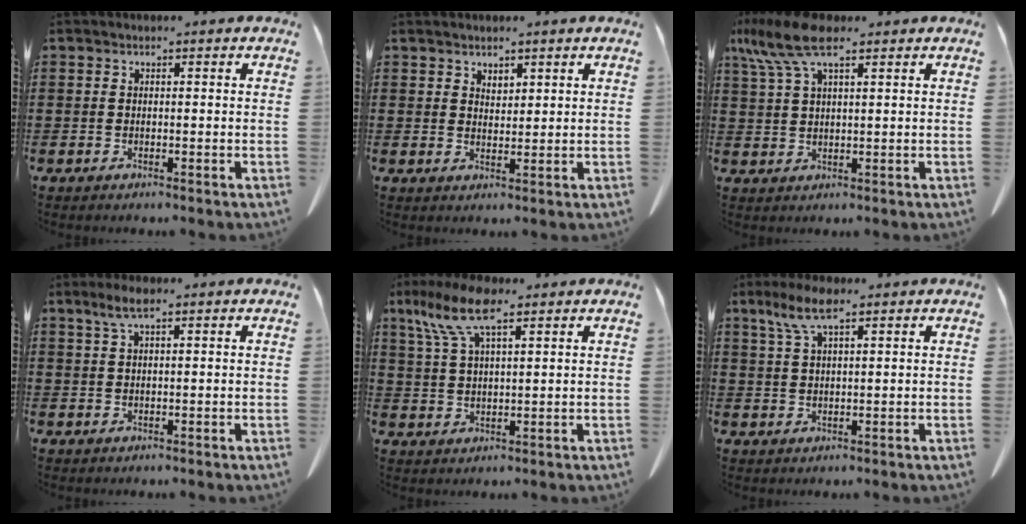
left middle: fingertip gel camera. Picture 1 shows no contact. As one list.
[{"total": 1.8, "force": [1.7, 0.6, 0.1], "torque": [-0.005, 0.002, 0.033]}, {"total": 8.6, "force": [4.9, 2.7, 6.5], "torque": [-0.156, -0.008, 0.082]}, {"total": 3.2, "force": [1.8, 0.7, 2.5], "torque": [-0.053, 0.004, 0.032]}, {"total": 8.7, "force": [5.5, 2.6, 6.3], "torque": [-0.143, -0.005, 0.097]}, {"total": 5.6, "force": [3.2, 1.4, 4.4], "torque": [-0.101, 0.002, 0.055]}]